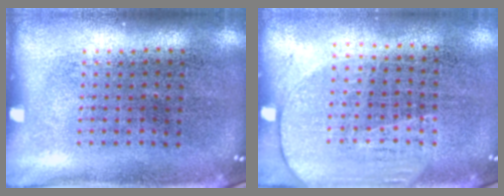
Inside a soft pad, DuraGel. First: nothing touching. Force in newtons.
{"total": 1.6, "press": 1.4, "slide": 0.8}